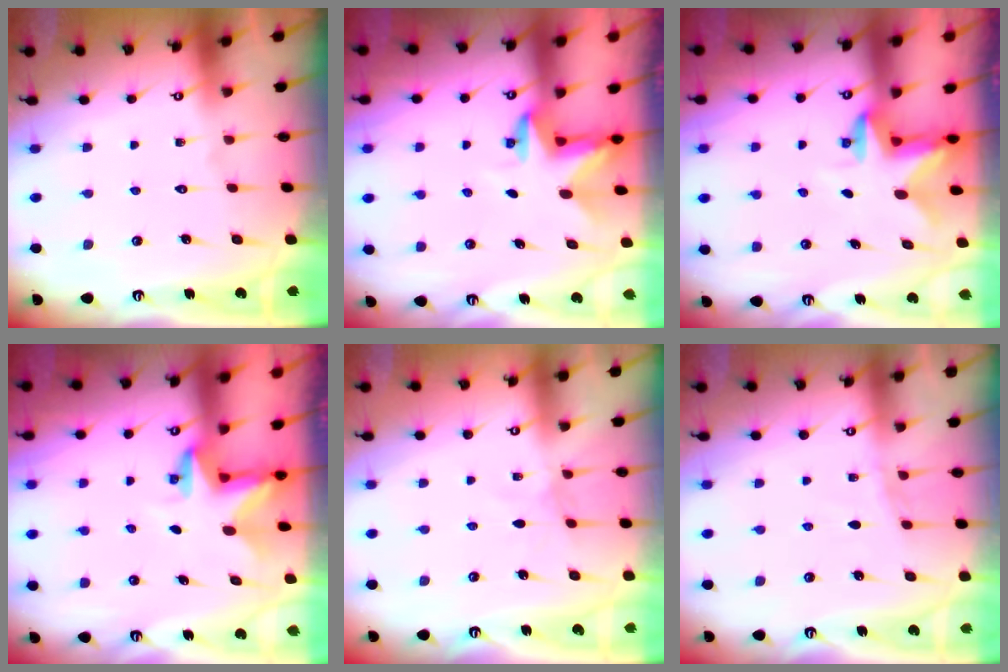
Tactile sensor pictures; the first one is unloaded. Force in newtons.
{"total": 2.9, "press": 2.9, "slide": 0.1}
{"total": 2.6, "press": 2.6, "slide": 0.4}
{"total": 2.8, "press": 2.8, "slide": 0.2}
{"total": 2.3, "press": 2.3, "slide": 0.4}
{"total": 4.7, "press": 4.6, "slide": 0.6}